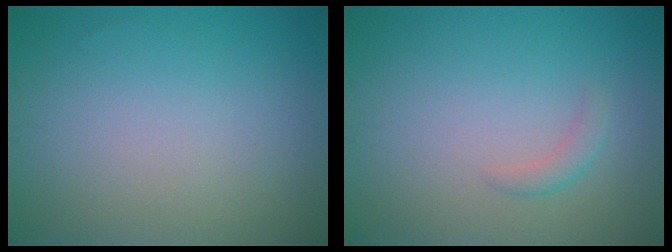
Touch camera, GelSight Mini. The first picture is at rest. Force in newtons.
{"total": 1.1, "press": 1.1, "slide": 0.0}